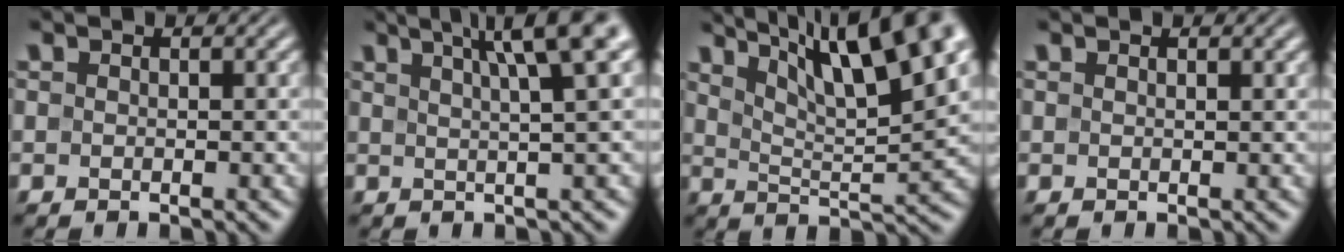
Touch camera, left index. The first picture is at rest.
{"total": 7.4, "force": [3.8, 1.3, 6.3], "torque": [-0.054, 0.031, 0.044]}
{"total": 12.7, "force": [7.7, 3.2, 9.6], "torque": [-0.131, 0.022, 0.107]}
{"total": 0.6, "force": [0.5, 0.0, 0.4], "torque": [-0.009, 0.000, 0.010]}